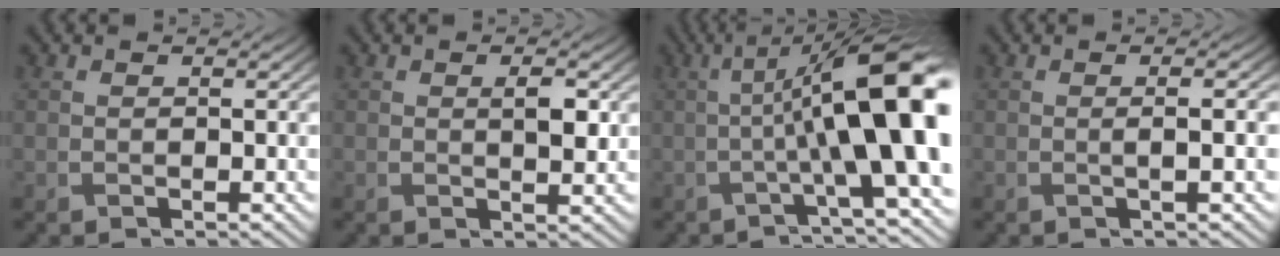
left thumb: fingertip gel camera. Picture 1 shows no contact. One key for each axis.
{"total": 2.3, "fx": 0.7, "fy": 0.9, "fz": 2.1, "tx": -0.041, "ty": -0.005, "tz": 0.014}
{"total": 14.3, "fx": 0.1, "fy": 3.7, "fz": 13.9, "tx": -0.194, "ty": 0.014, "tz": 0.000}
{"total": 2.1, "fx": 0.1, "fy": 0.4, "fz": 2.1, "tx": -0.035, "ty": 0.008, "tz": -0.005}